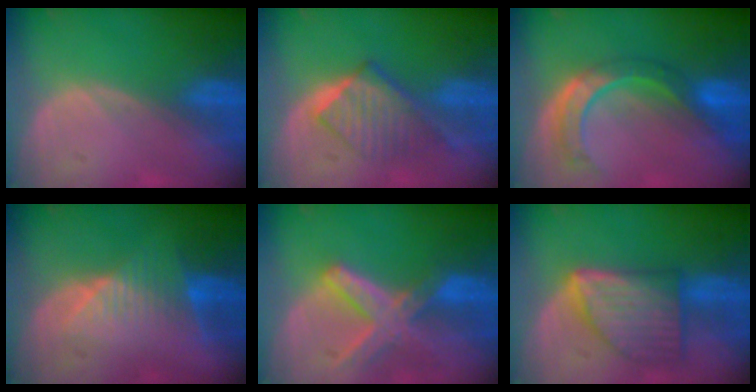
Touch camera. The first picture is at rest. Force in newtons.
{"total": 6.4, "press": 6.3, "slide": 1.5}
{"total": 8.5, "press": 7.2, "slide": 4.5}
{"total": 8.0, "press": 6.9, "slide": 4.0}
{"total": 8.2, "press": 7.1, "slide": 4.0}
{"total": 8.8, "press": 8.8, "slide": 0.6}